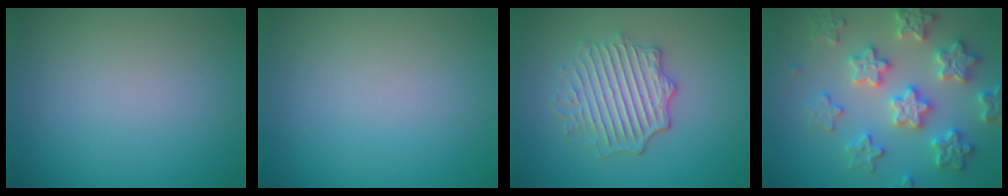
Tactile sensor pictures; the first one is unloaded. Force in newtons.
{"total": 0.0}
{"total": 4.5, "press": 3.9, "slide": 2.3}
{"total": 6.1, "press": 6.0, "slide": 1.3}